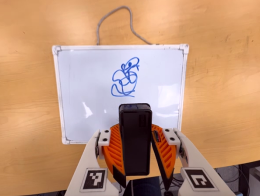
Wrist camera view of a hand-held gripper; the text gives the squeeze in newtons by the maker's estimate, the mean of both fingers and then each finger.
{"total": 7.9, "left": 8.1, "right": 7.7}